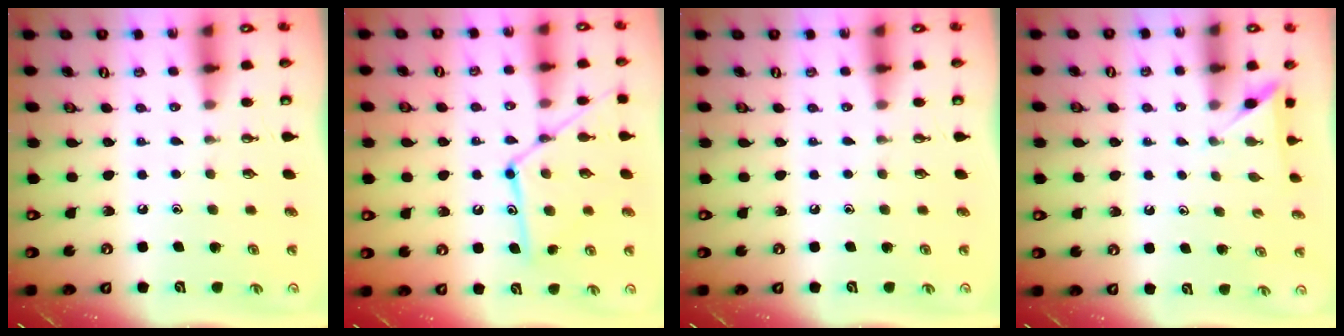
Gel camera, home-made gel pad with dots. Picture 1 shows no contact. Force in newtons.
{"total": 14.8, "press": 14.8, "slide": 1.3}
{"total": 0.0}
{"total": 2.2, "press": 2.2, "slide": 0.2}